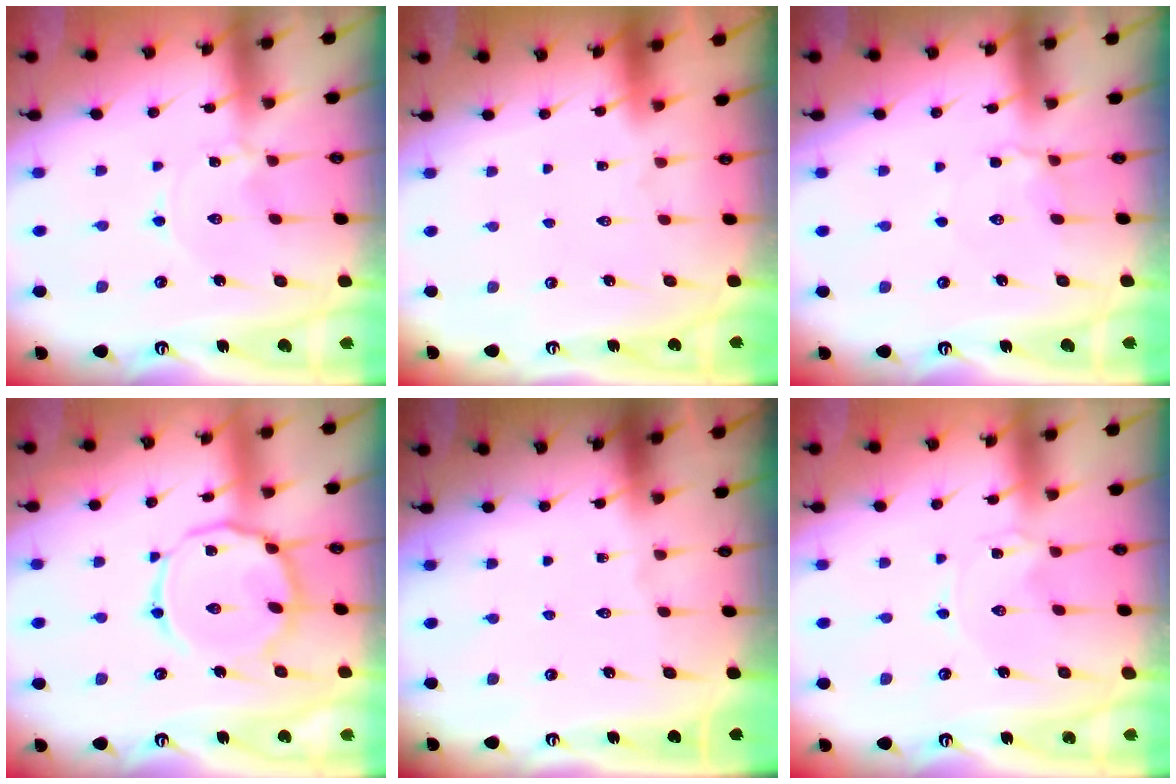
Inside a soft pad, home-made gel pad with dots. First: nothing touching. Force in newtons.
{"total": 1.6, "press": 1.6, "slide": 0.1}
{"total": 4.1, "press": 4.1, "slide": 0.9}
{"total": 13.8, "press": 13.8, "slide": 1.1}
{"total": 0.0}
{"total": 0.0}